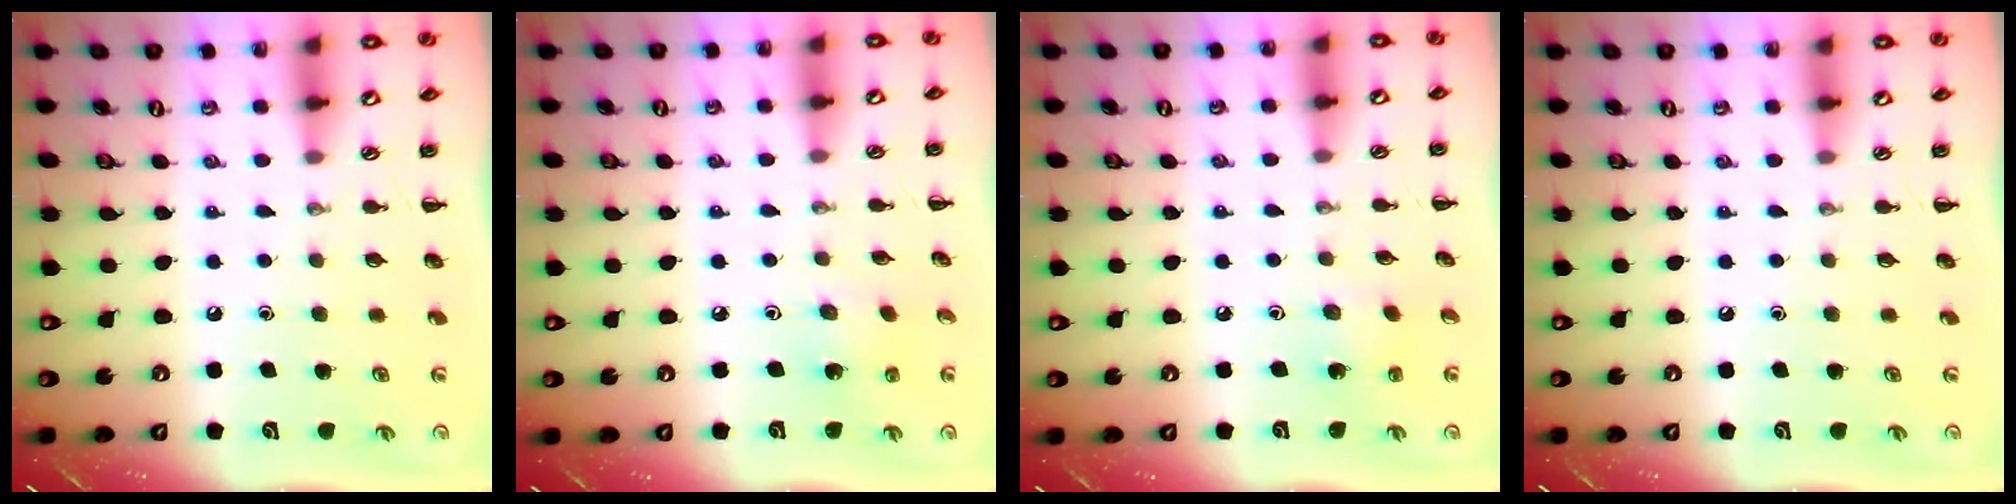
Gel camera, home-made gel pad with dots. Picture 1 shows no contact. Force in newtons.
{"total": 1.5, "press": 1.3, "slide": 0.6}
{"total": 2.3, "press": 2.1, "slide": 0.8}
{"total": 0.0}